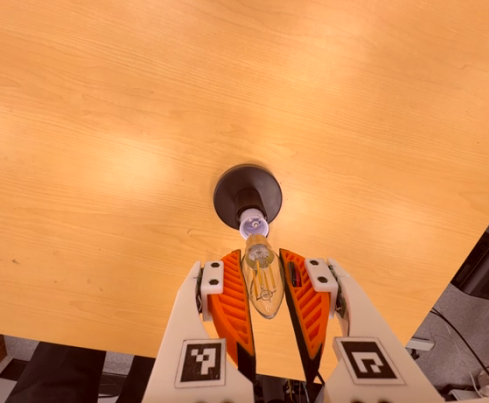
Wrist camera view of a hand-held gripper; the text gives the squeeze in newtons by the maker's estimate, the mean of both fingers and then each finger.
{"total": 14.8, "left": 16.5, "right": 13.1}